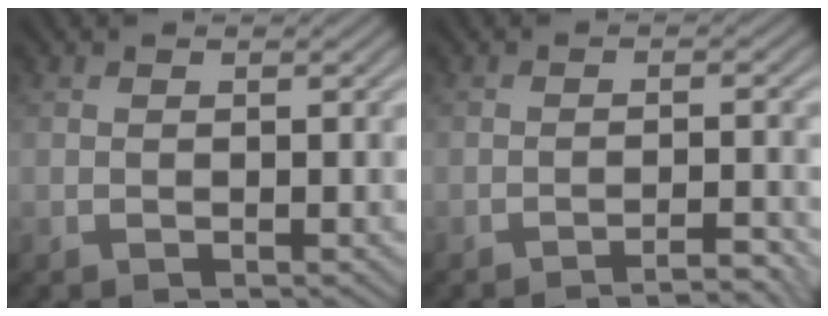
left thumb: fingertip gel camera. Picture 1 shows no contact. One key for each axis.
{"total": 3.6, "fx": -2.9, "fy": 0.3, "fz": 2.2, "tx": -0.027, "ty": 0.016, "tz": -0.054}